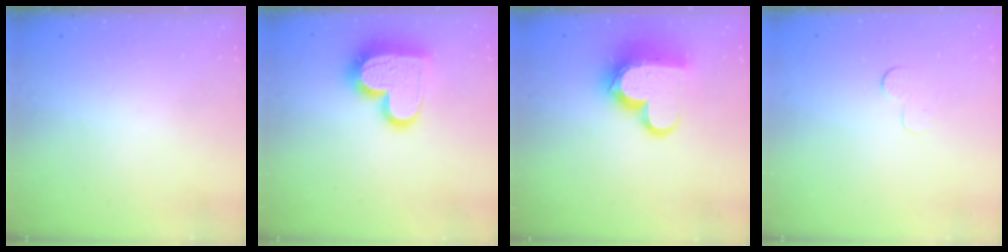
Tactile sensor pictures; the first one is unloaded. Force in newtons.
{"total": 17.2, "press": 17.2, "slide": 1.2}
{"total": 15.5, "press": 15.5, "slide": 1.3}
{"total": 2.9, "press": 2.9, "slide": 0.3}